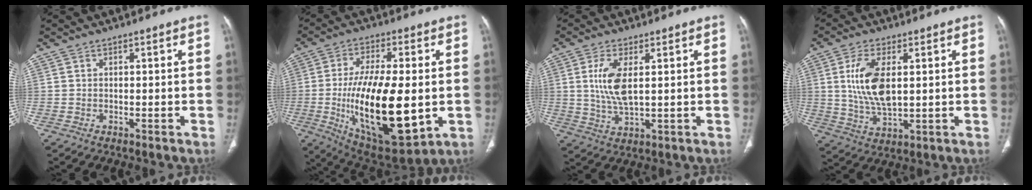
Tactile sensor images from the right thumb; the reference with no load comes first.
{"total": 24.3, "force": [-2.8, 9.8, 22.0], "torque": [-0.385, -0.025, -0.026]}
{"total": 7.8, "force": [1.5, 3.1, 7.0], "torque": [-0.155, -0.013, 0.035]}
{"total": 10.9, "force": [2.0, 5.2, 9.4], "torque": [-0.188, -0.015, 0.043]}